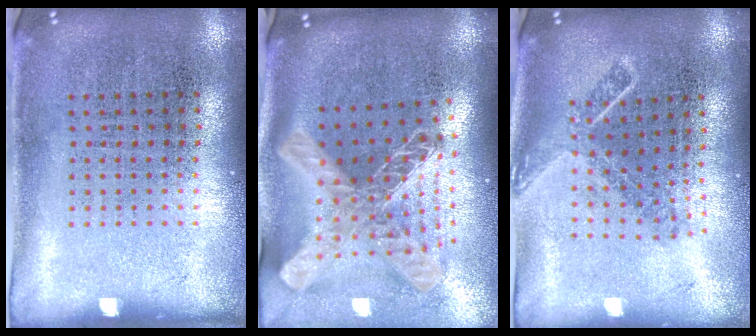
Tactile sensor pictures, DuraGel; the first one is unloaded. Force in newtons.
{"total": 2.9, "press": 2.0, "slide": 2.1}
{"total": 1.8, "press": 1.3, "slide": 1.2}